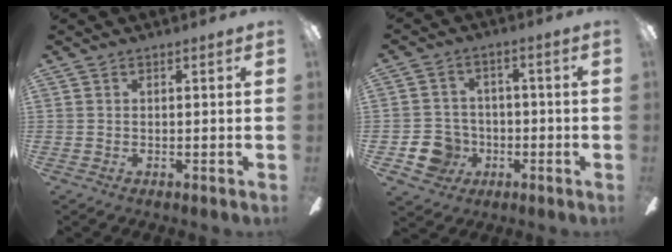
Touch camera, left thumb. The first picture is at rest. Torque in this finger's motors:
{"motor_torque": [0.00, 0.01, 0.11, 0.11, 0.00]}